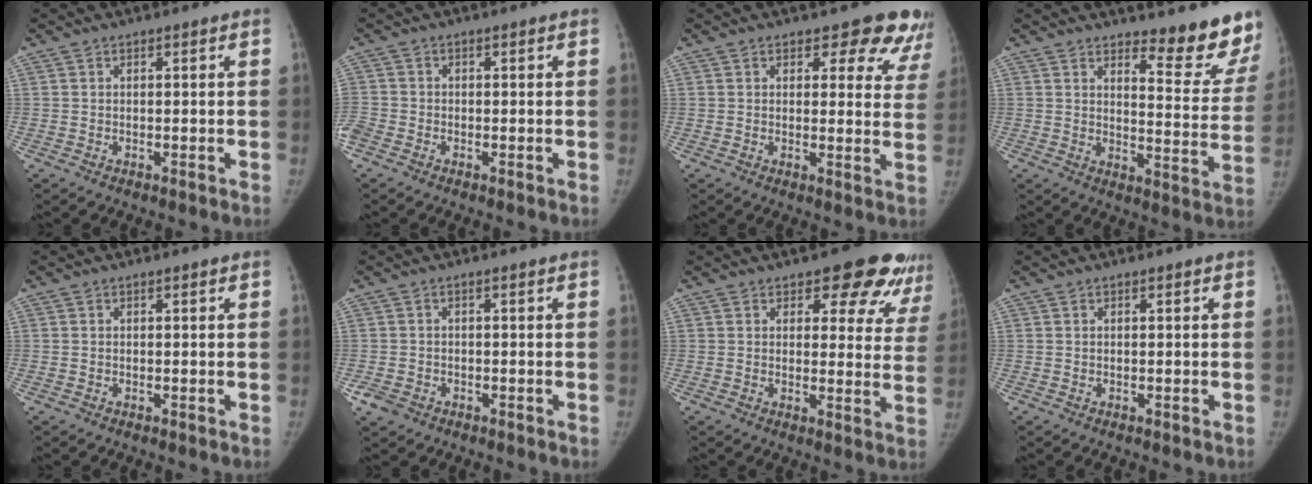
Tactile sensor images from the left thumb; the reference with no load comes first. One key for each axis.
{"total": 3.7, "fx": -1.8, "fy": 2.8, "fz": 1.8, "tx": -0.055, "ty": 0.000, "tz": -0.038}
{"total": 10.5, "fx": 8.8, "fy": 4.7, "fz": 3.4, "tx": 0.018, "ty": -0.048, "tz": 0.079}
{"total": 12.6, "fx": 11.0, "fy": 2.4, "fz": 5.7, "tx": -0.035, "ty": -0.113, "tz": 0.132}
{"total": 0.0}
{"total": 3.0, "fx": -1.7, "fy": 2.2, "fz": 1.1, "tx": -0.026, "ty": 0.007, "tz": -0.027}
{"total": 13.1, "fx": 9.6, "fy": 6.1, "fz": 6.5, "tx": -0.019, "ty": -0.053, "tz": 0.092}
{"total": 0.0}